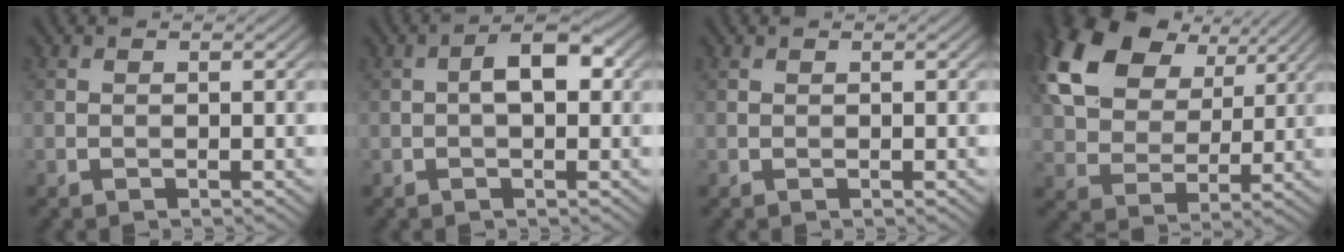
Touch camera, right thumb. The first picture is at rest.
{"total": 4.3, "force": [0.2, 2.0, 3.8], "torque": [-0.060, 0.010, -0.004]}
{"total": 0.0}
{"total": 16.6, "force": [8.1, 10.6, 9.9], "torque": [-0.230, 0.038, 0.139]}